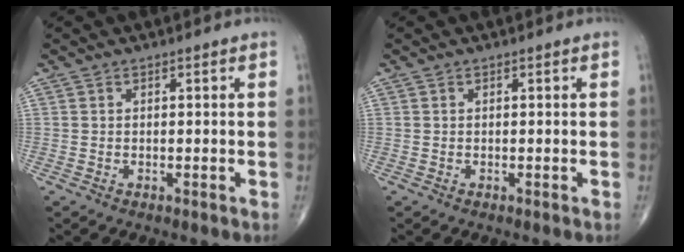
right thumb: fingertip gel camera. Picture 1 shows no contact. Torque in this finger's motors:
{"motor_torque": [-0.04, -0.04, 0.00, 0.00, 0.00]}